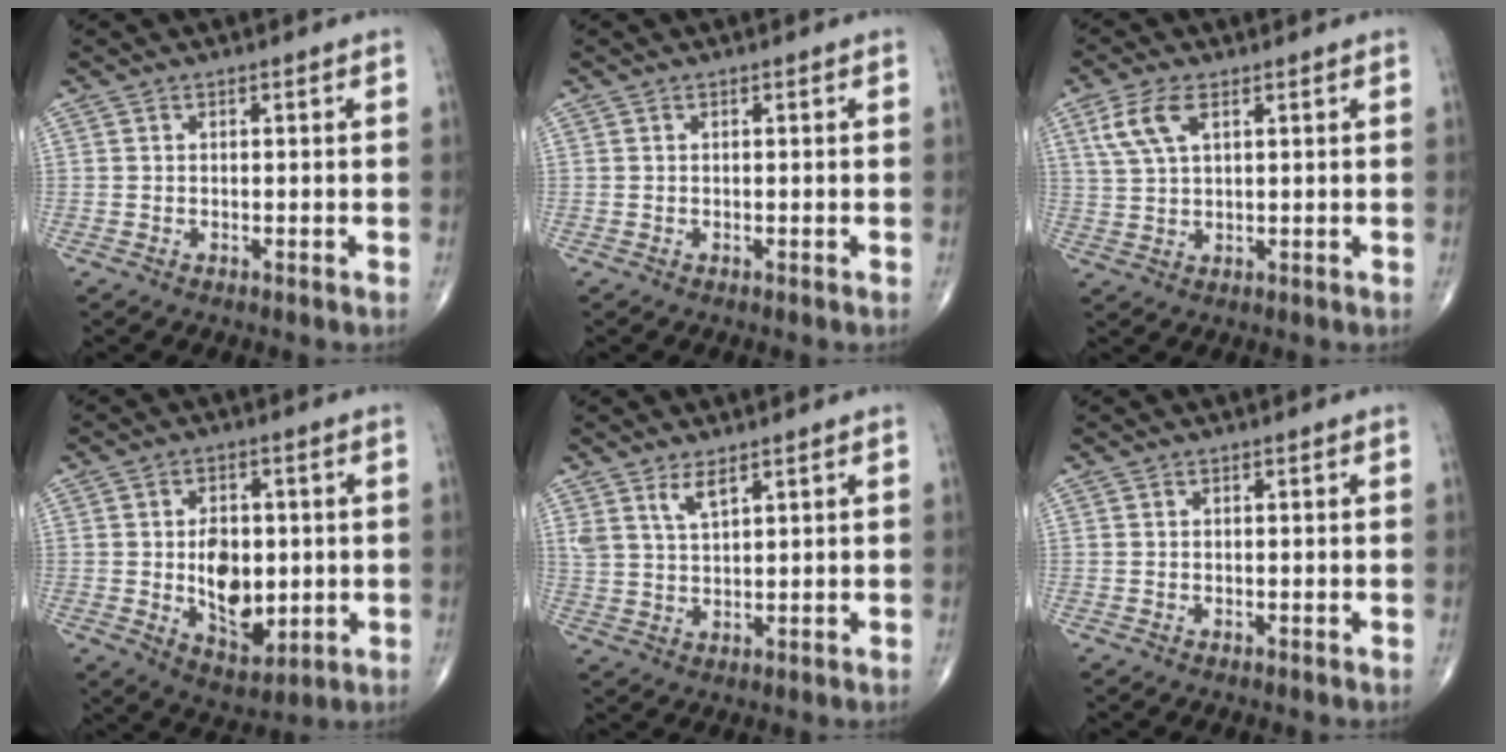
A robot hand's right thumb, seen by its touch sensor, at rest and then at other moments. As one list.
[{"total": 0.0}, {"total": 6.3, "force": [2.8, 2.9, 4.9], "torque": [-0.111, 0.002, 0.060]}, {"total": 11.6, "force": [-0.5, 7.3, 8.9], "torque": [-0.107, -0.008, 0.007]}, {"total": 4.0, "force": [2.7, 1.2, 2.7], "torque": [-0.052, -0.018, 0.058]}, {"total": 0.0}]